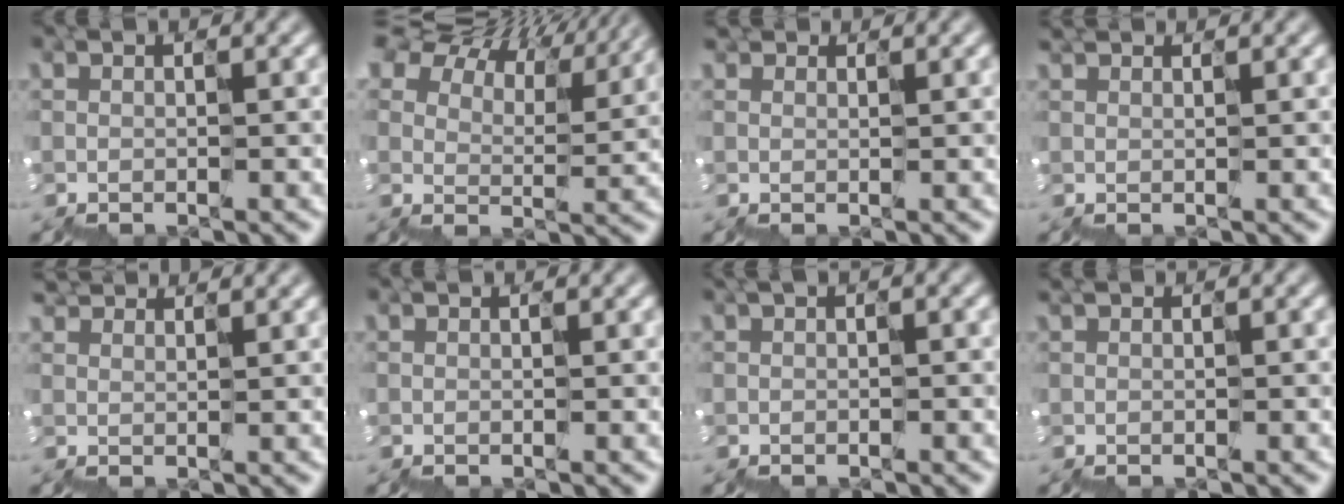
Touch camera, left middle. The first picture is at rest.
{"total": 11.8, "force": [10.2, 4.4, 4.0], "torque": [-0.102, 0.038, 0.165]}
{"total": 0.8, "force": [0.7, 0.2, -0.1], "torque": [0.005, 0.010, 0.010]}
{"total": 1.2, "force": [0.9, 0.6, 0.5], "torque": [-0.008, 0.015, 0.017]}
{"total": 2.1, "force": [2.1, 0.3, -0.2], "torque": [-0.004, 0.018, 0.036]}
{"total": 0.0}
{"total": 0.6, "force": [-0.5, 0.0, 0.4], "torque": [-0.012, -0.003, -0.002]}
{"total": 0.0}